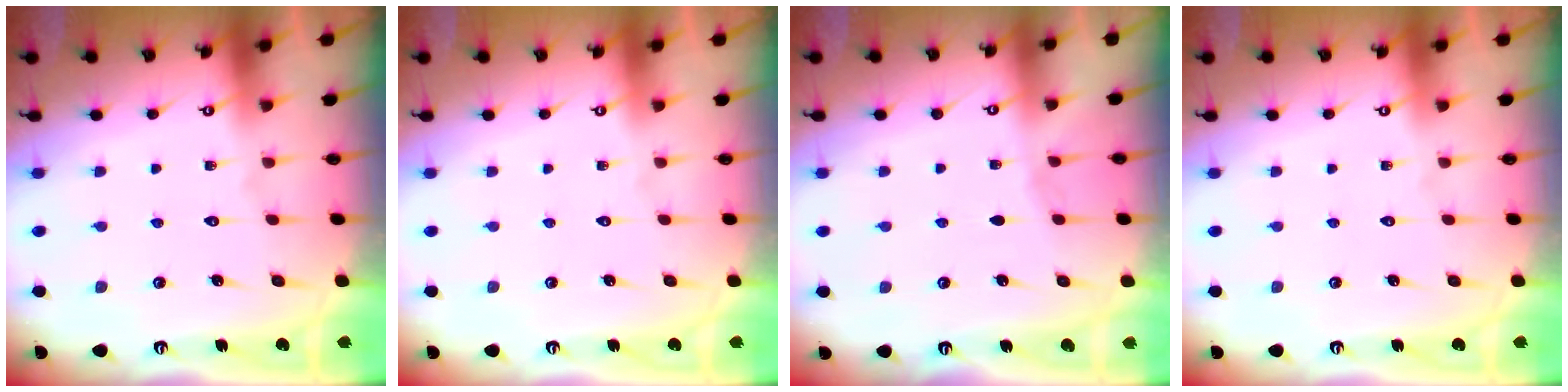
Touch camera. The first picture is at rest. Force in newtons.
{"total": 0.0}
{"total": 2.9, "press": 2.9, "slide": 0.4}
{"total": 0.0}